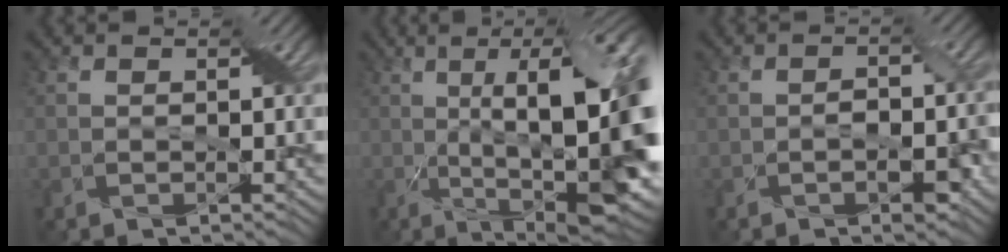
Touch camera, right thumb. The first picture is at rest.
{"total": 20.4, "force": [-0.6, 6.4, 19.4], "torque": [-0.258, 0.015, -0.015]}
{"total": 3.2, "force": [-1.4, 1.4, 2.5], "torque": [-0.042, 0.001, -0.020]}